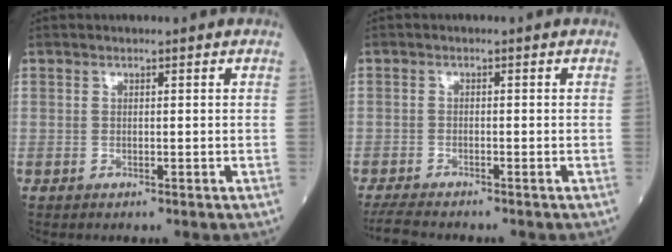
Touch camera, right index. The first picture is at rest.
{"total": 4.5, "force": [-4.1, 1.0, 1.5], "torque": [-0.031, -0.016, -0.073]}